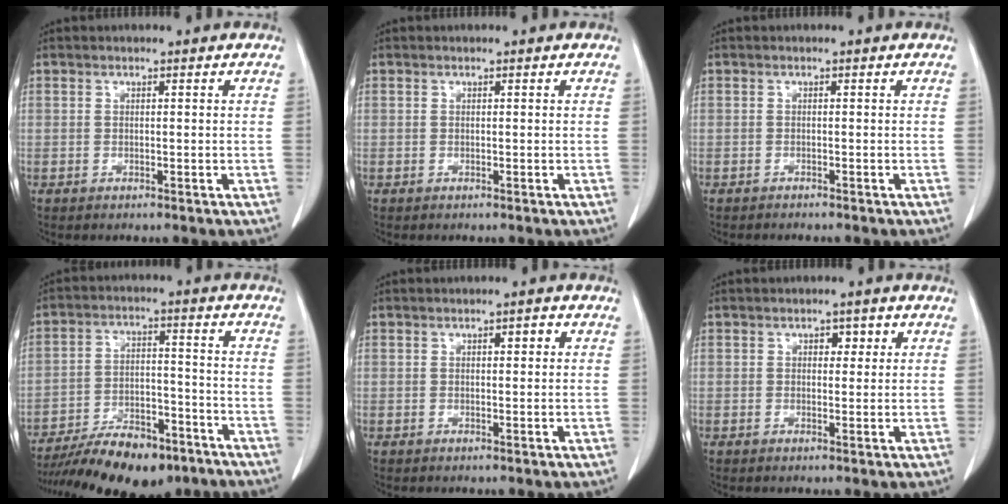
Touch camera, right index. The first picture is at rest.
{"total": 0.0}
{"total": 1.1, "force": [-1.0, 0.0, 0.3], "torque": [-0.007, -0.002, -0.012]}
{"total": 15.7, "force": [-12.2, 5.5, 8.1], "torque": [-0.133, 0.007, -0.198]}
{"total": 1.3, "force": [0.4, 0.5, 1.2], "torque": [-0.017, 0.003, 0.005]}
{"total": 2.0, "force": [0.7, 1.3, 1.4], "torque": [-0.014, 0.007, 0.008]}